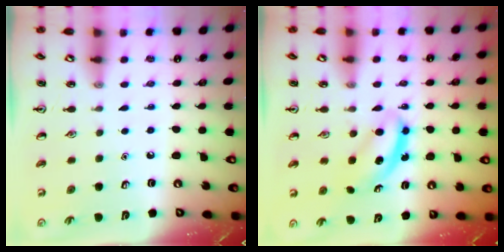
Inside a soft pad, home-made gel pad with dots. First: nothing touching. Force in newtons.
{"total": 5.8, "press": 5.8, "slide": 0.3}